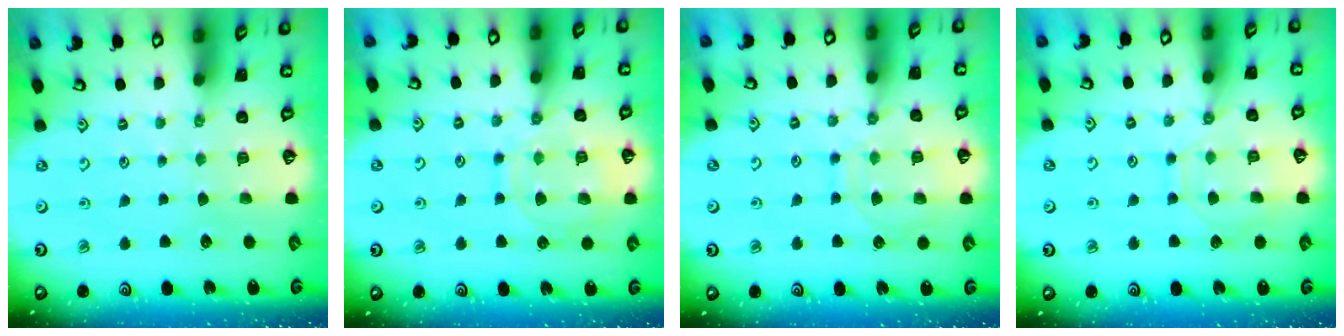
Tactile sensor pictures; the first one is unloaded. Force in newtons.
{"total": 12.6, "press": 12.5, "slide": 1.1}
{"total": 11.0, "press": 11.0, "slide": 1.1}
{"total": 8.4, "press": 8.3, "slide": 0.8}